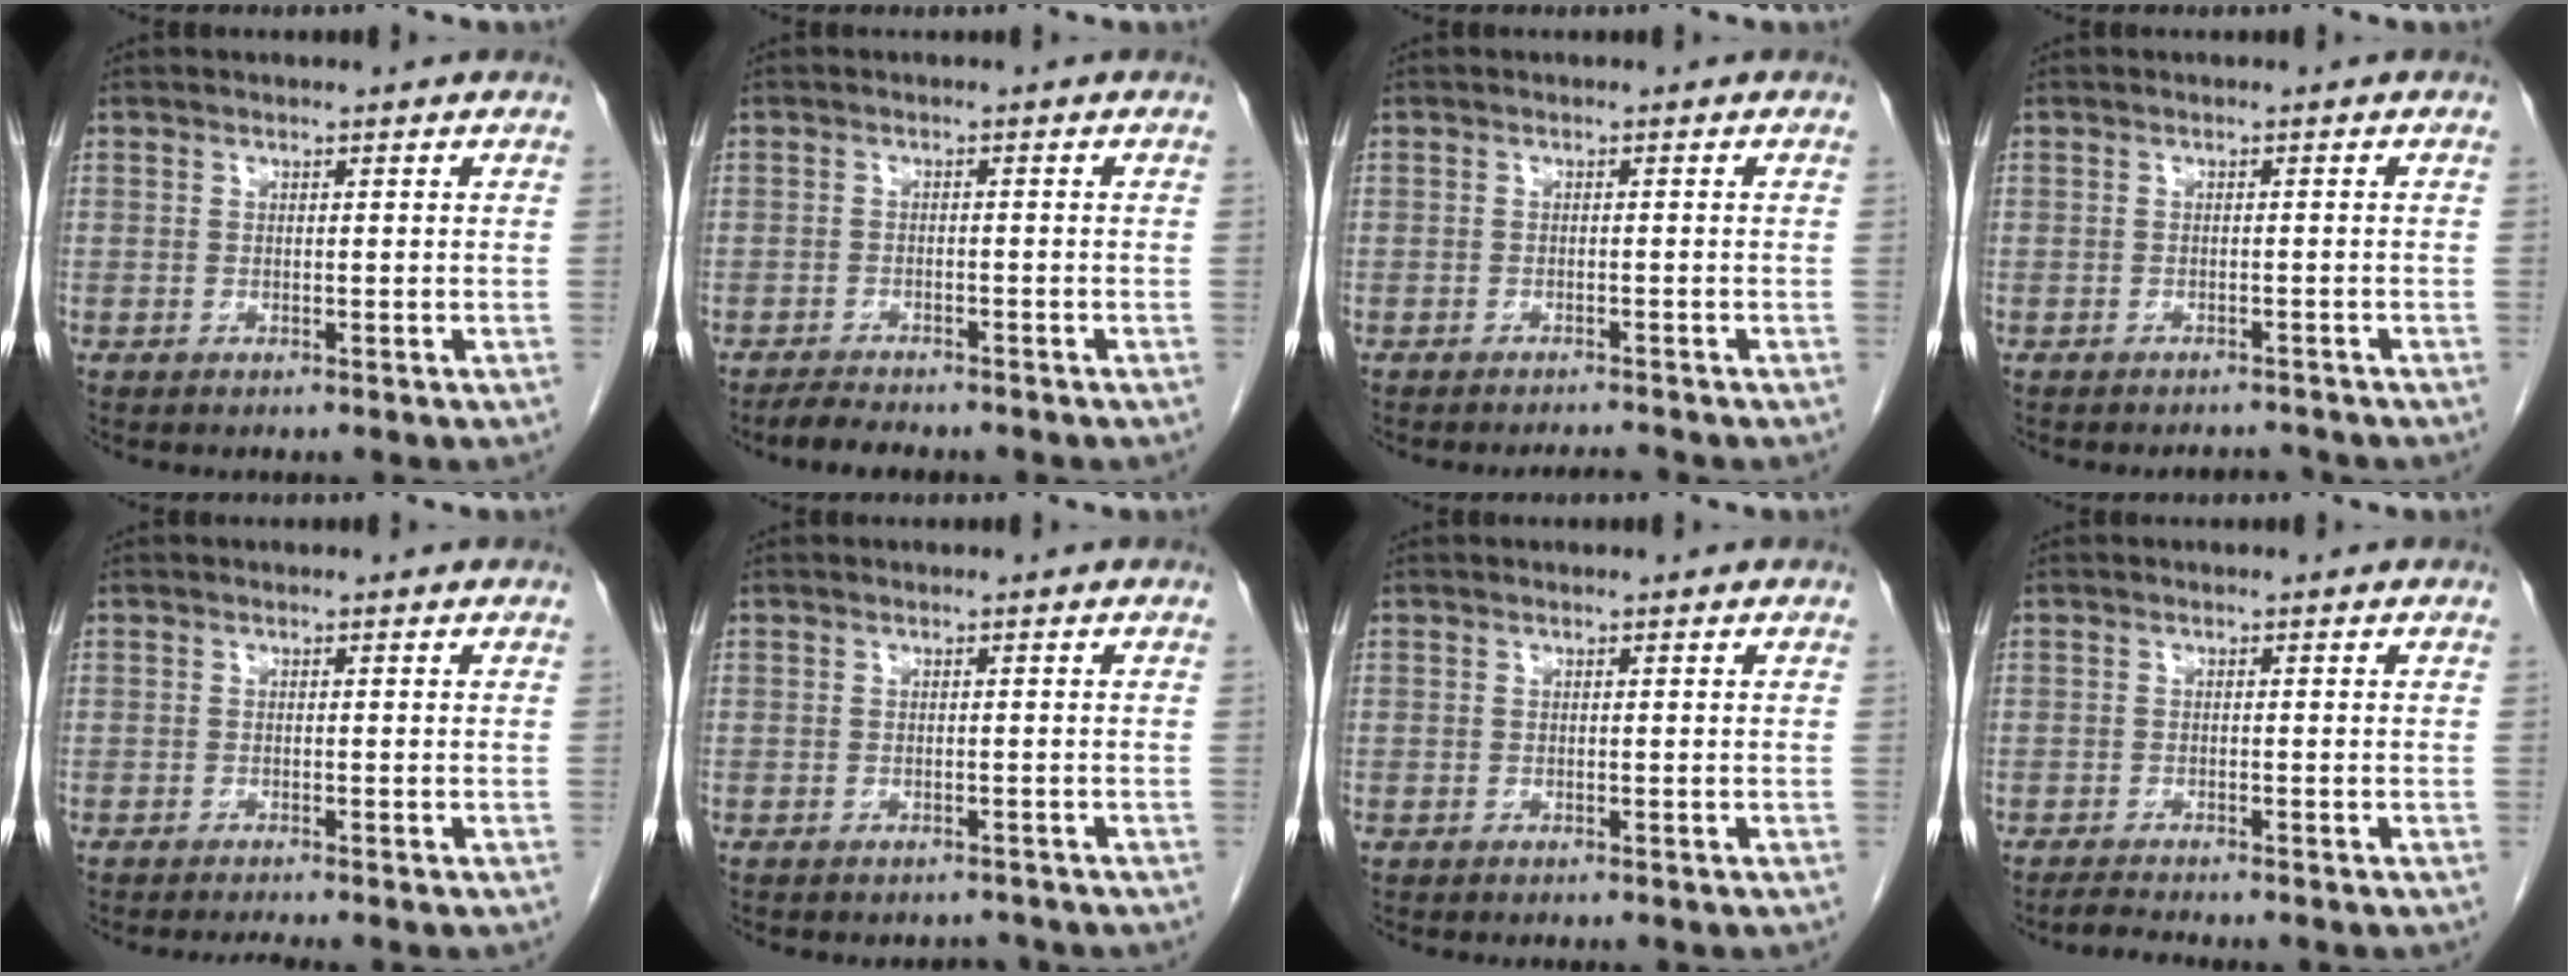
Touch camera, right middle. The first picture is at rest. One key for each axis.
{"total": 4.0, "fx": -3.6, "fy": 0.7, "fz": 1.6, "tx": -0.033, "ty": -0.011, "tz": -0.056}
{"total": 1.8, "fx": -1.7, "fy": -0.7, "fz": 0.0, "tx": -0.003, "ty": -0.012, "tz": -0.023}
{"total": 2.2, "fx": -2.2, "fy": 0.2, "fz": -0.1, "tx": 0.003, "ty": -0.008, "tz": -0.029}
{"total": 1.6, "fx": -1.4, "fy": -0.5, "fz": 0.5, "tx": -0.010, "ty": -0.004, "tz": -0.024}
{"total": 2.6, "fx": -2.4, "fy": 1.0, "fz": 0.1, "tx": -0.002, "ty": -0.002, "tz": -0.031}
{"total": 0.0}
{"total": 1.5, "fx": -1.5, "fy": -0.4, "fz": 0.3, "tx": -0.018, "ty": -0.011, "tz": -0.028}